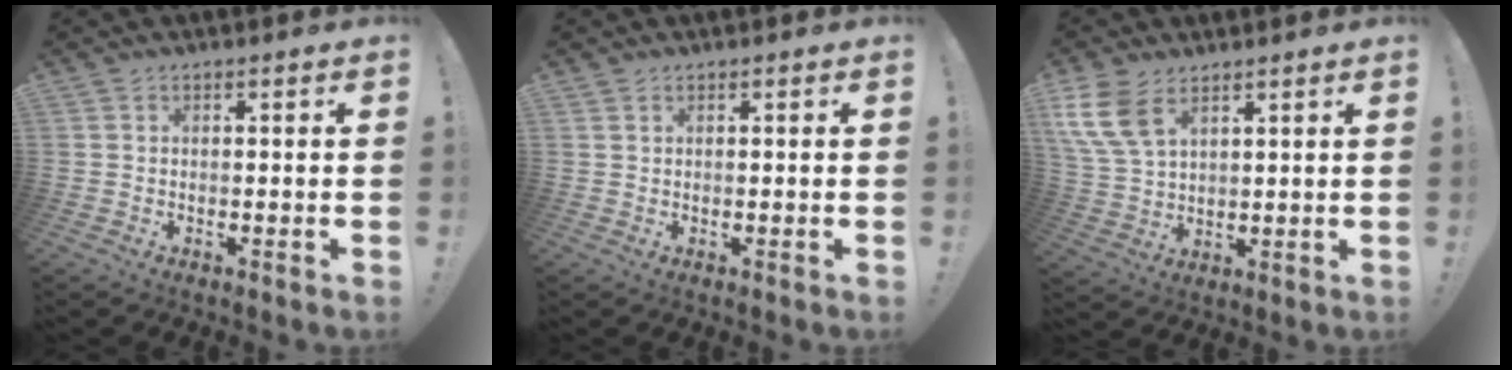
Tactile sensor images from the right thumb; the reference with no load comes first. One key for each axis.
{"total": 0.9, "fx": 0.6, "fy": 0.6, "fz": 0.1, "tx": -0.003, "ty": 0.001, "tz": 0.012}
{"total": 11.6, "fx": 6.5, "fy": 7.0, "fz": 6.6, "tx": -0.135, "ty": -0.022, "tz": 0.130}